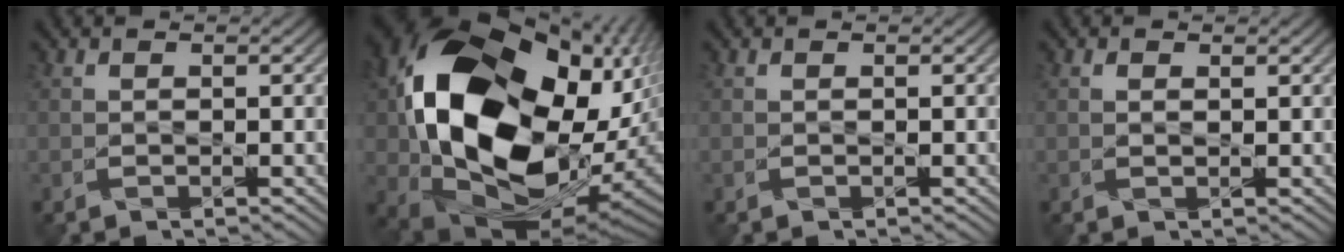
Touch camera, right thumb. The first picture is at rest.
{"total": 23.0, "force": [3.5, 16.1, 16.0], "torque": [-0.398, -0.035, 0.091]}
{"total": 0.0}
{"total": 0.5, "force": [0.4, 0.1, 0.4], "torque": [-0.010, -0.001, 0.009]}